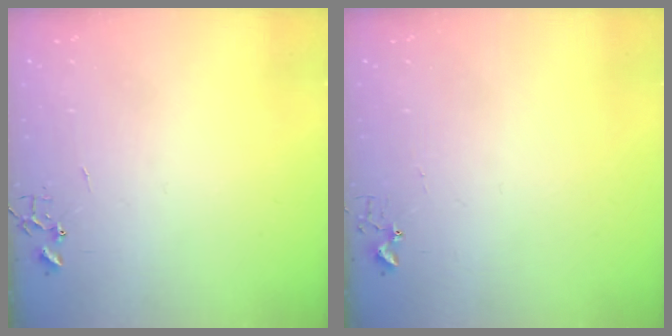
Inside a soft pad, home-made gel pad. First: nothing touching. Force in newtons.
{"total": 2.7, "press": 2.7, "slide": 0.3}